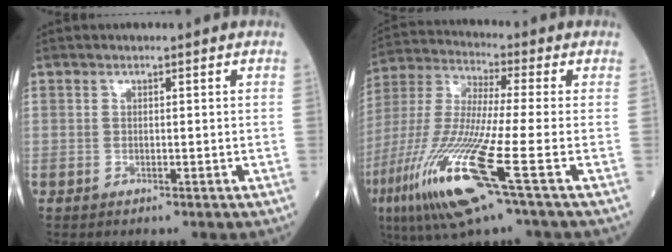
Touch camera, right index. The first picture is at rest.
{"total": 18.5, "force": [-7.8, 0.5, 16.8], "torque": [-0.391, -0.046, -0.156]}